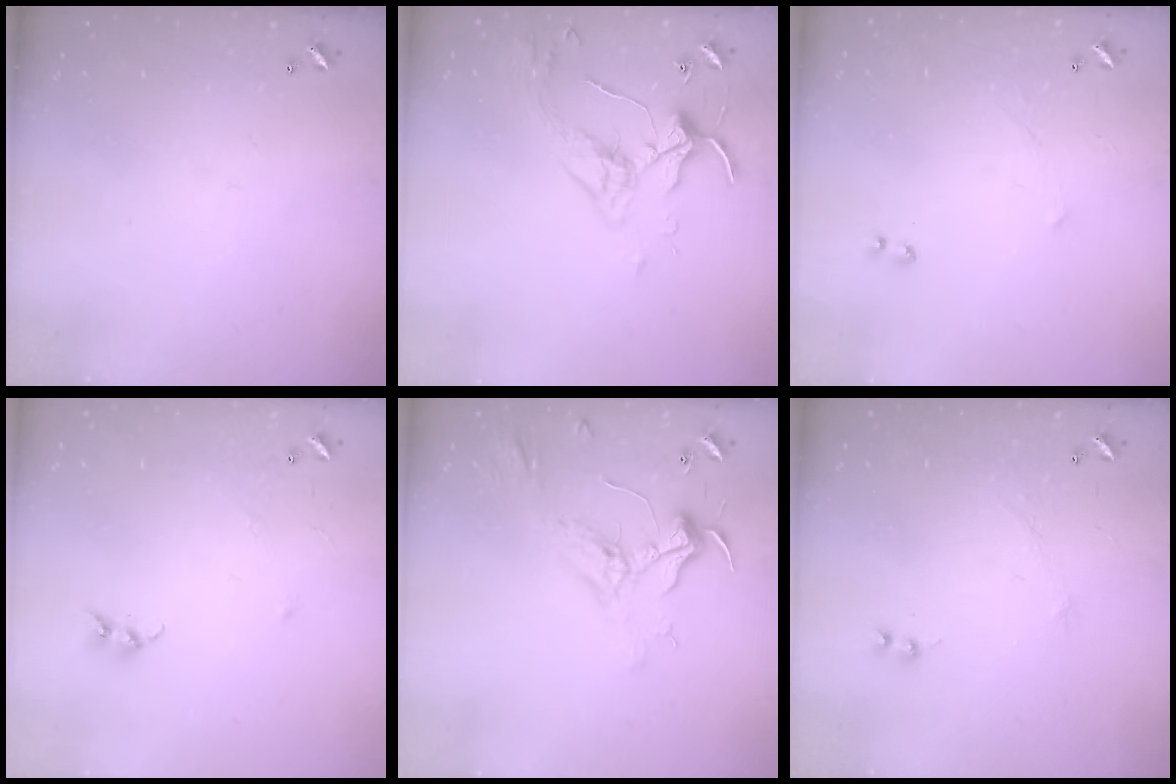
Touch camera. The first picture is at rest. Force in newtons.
{"total": 3.9, "press": 3.9, "slide": 0.1}
{"total": 1.7, "press": 1.7, "slide": 0.4}
{"total": 6.1, "press": 6.1, "slide": 0.4}
{"total": 2.3, "press": 2.2, "slide": 0.8}
{"total": 0.0}